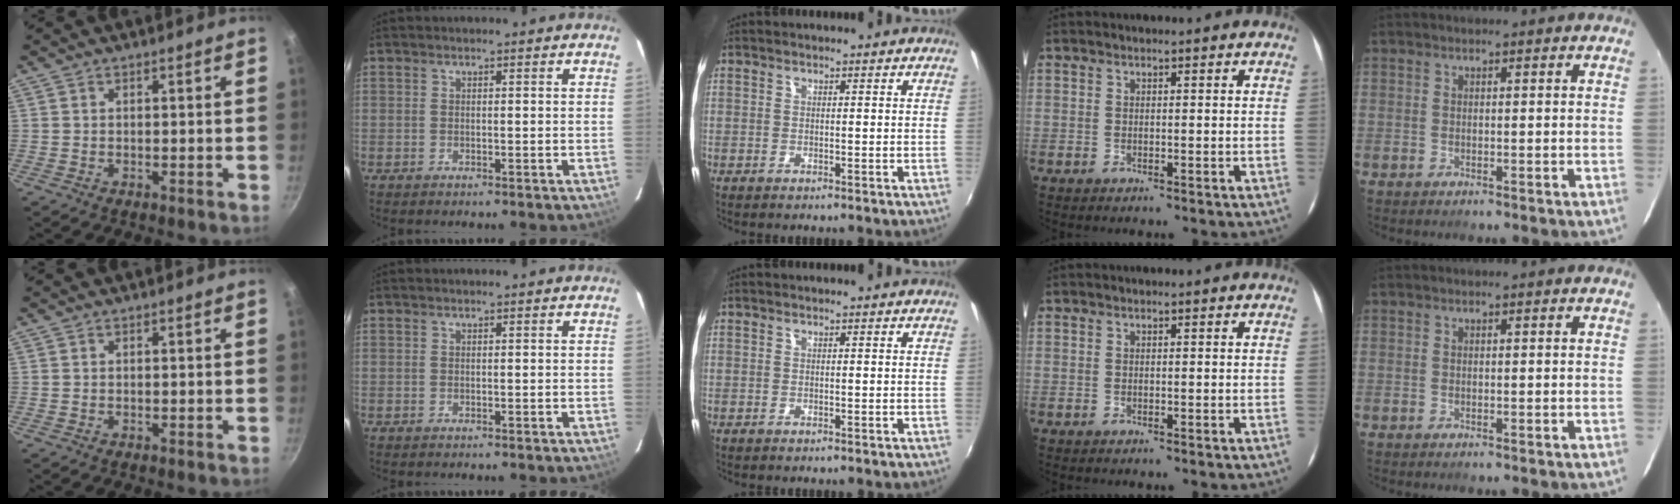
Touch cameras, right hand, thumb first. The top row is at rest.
{}